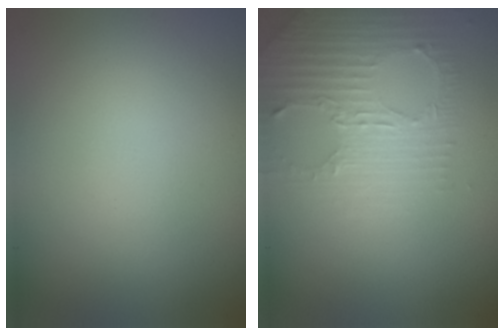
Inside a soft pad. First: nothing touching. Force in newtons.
{"total": 2.8, "press": 2.5, "slide": 1.3}